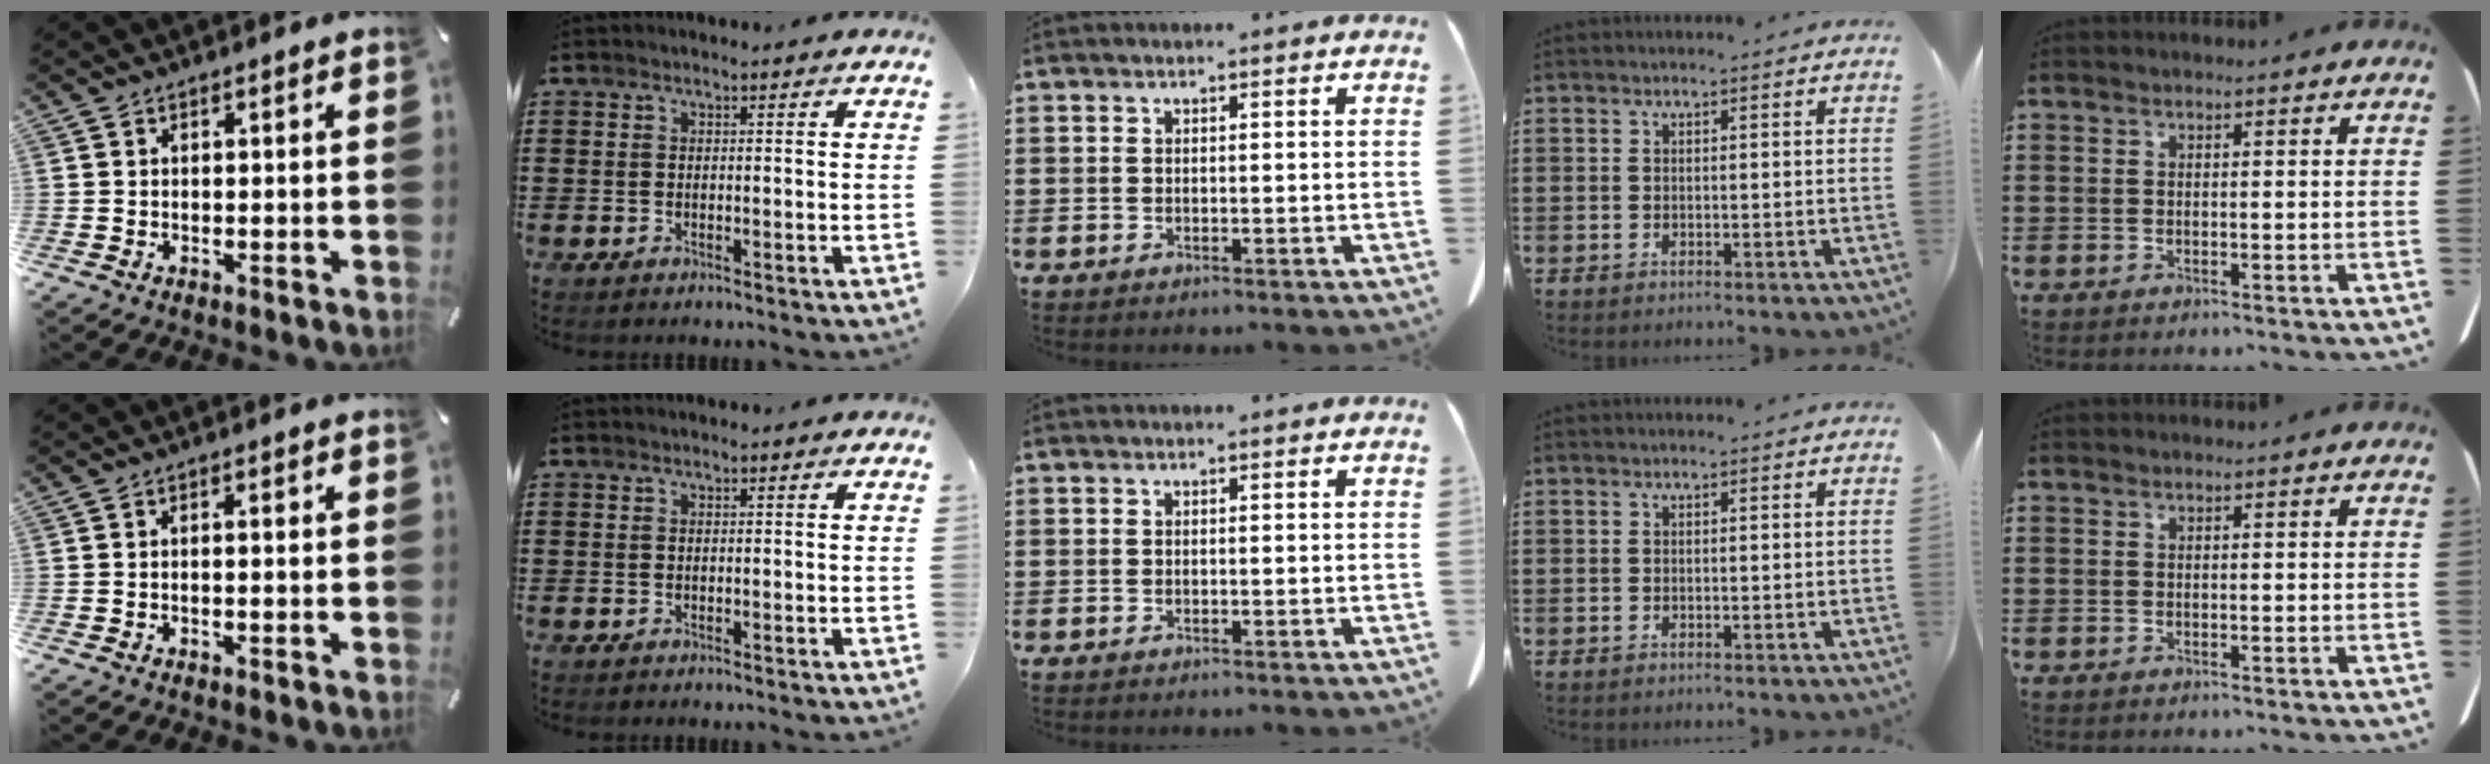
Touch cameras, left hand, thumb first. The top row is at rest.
{"thumb": {"total": 0.9, "force": [-0.1, 0.2, 0.9], "torque": [-0.018, 0.000, -0.003]}}